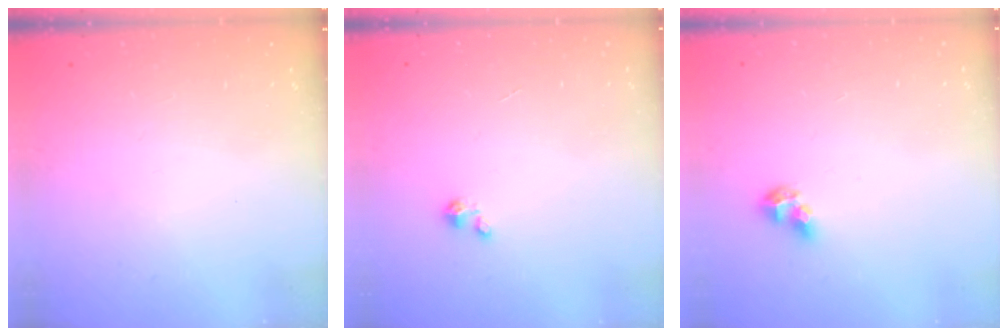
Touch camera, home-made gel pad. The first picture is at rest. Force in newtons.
{"total": 1.2, "press": 1.1, "slide": 0.1}
{"total": 5.4, "press": 5.3, "slide": 1.1}